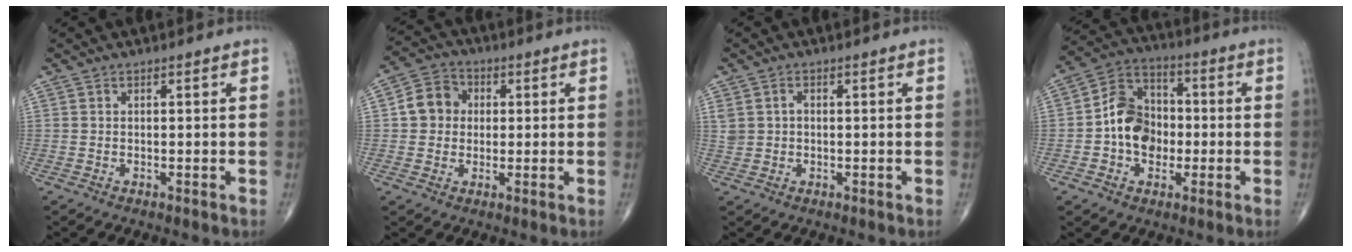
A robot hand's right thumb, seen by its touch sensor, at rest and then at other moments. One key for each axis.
{"total": 7.3, "fx": 0.7, "fy": 6.5, "fz": 3.3, "tx": -0.039, "ty": 0.013, "tz": 0.000}
{"total": 3.0, "fx": 0.4, "fy": 2.5, "fz": 1.7, "tx": -0.032, "ty": 0.010, "tz": 0.013}
{"total": 11.3, "fx": -1.3, "fy": 8.8, "fz": 6.9, "tx": -0.090, "ty": 0.033, "tz": -0.034}